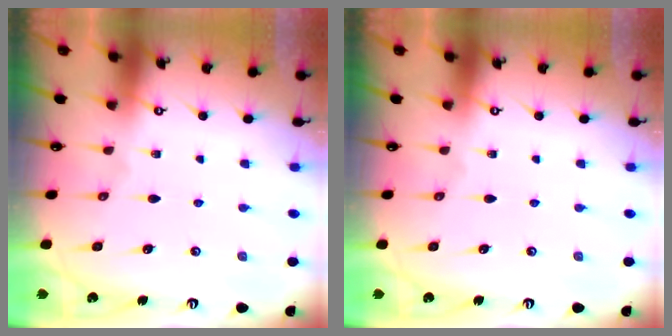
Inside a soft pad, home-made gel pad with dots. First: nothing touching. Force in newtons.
{"total": 0.0}